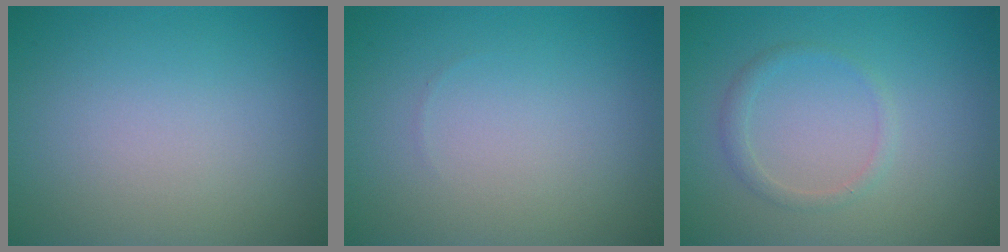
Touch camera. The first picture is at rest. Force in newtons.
{"total": 0.0}
{"total": 1.3, "press": 1.3, "slide": 0.0}